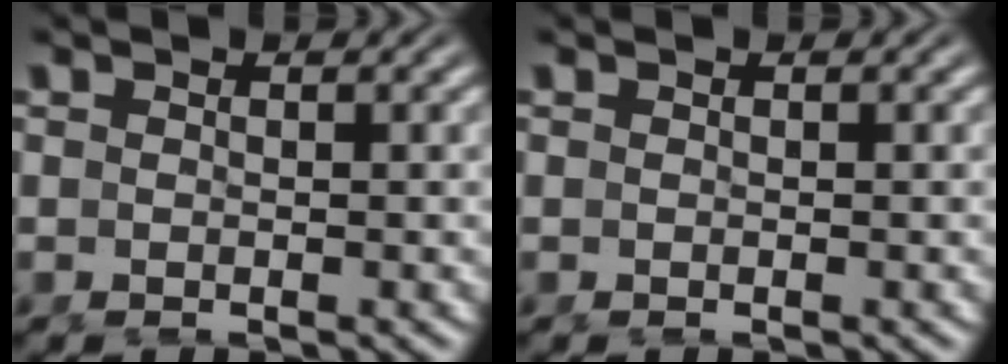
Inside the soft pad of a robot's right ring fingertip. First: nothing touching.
{"total": 0.0}